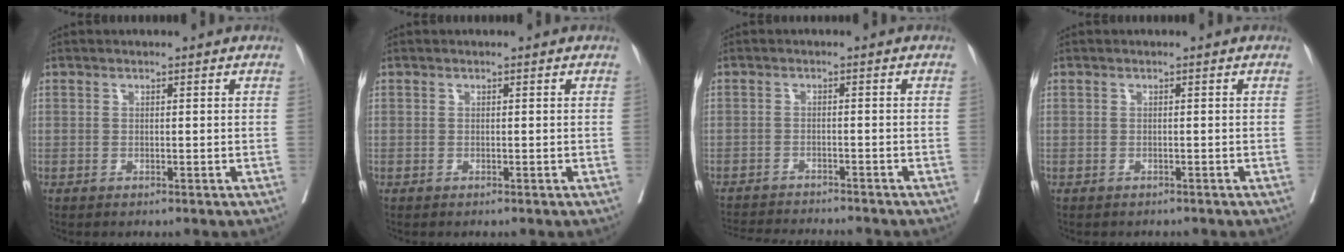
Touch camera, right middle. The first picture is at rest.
{"total": 0.0}
{"total": 10.5, "force": [-10.0, 0.7, 3.2], "torque": [-0.045, -0.006, -0.142]}
{"total": 1.8, "force": [-1.6, 0.8, 0.2], "torque": [-0.008, -0.002, -0.024]}